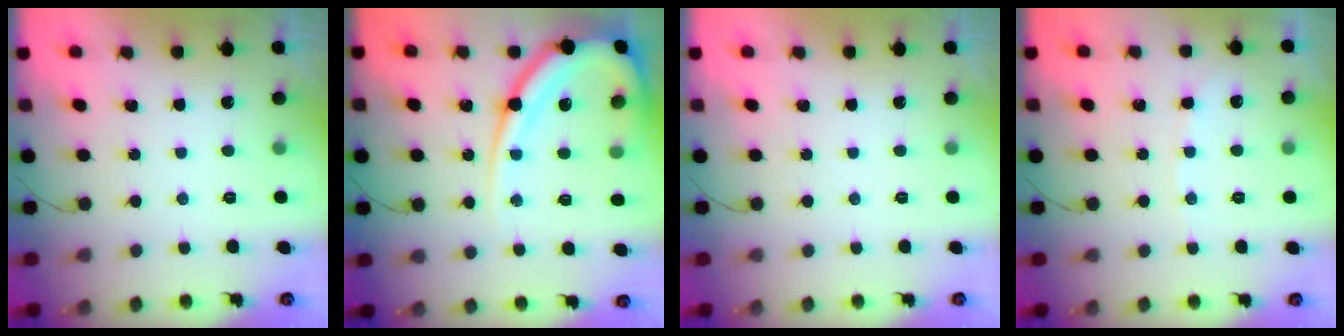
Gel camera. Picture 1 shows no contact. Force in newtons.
{"total": 17.0, "press": 16.9, "slide": 1.3}
{"total": 0.0}
{"total": 3.4, "press": 3.4, "slide": 0.5}